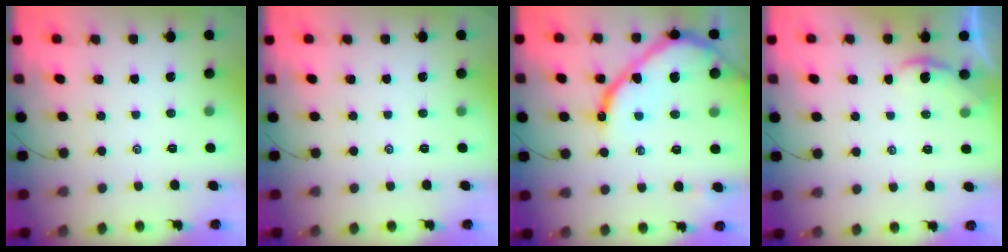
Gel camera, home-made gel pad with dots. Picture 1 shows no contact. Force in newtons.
{"total": 0.0}
{"total": 14.8, "press": 14.6, "slide": 1.8}
{"total": 0.9, "press": 0.9, "slide": 0.1}